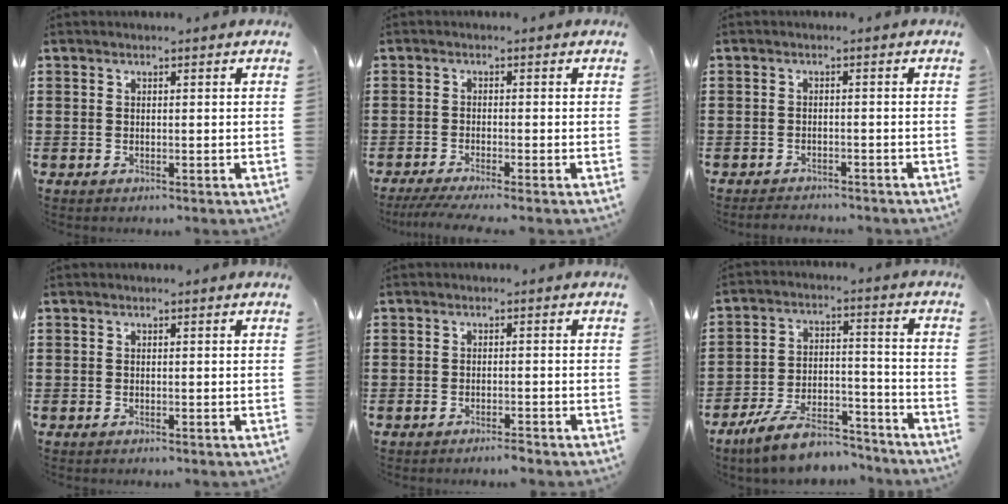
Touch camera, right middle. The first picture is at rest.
{"total": 2.3, "force": [-1.8, -0.1, 1.4], "torque": [-0.031, -0.004, -0.037]}
{"total": 1.7, "force": [-1.7, 0.1, 0.0], "torque": [-0.006, 0.001, -0.035]}
{"total": 0.0}
{"total": 1.3, "force": [-1.2, 0.0, 0.5], "torque": [-0.010, -0.001, -0.023]}
{"total": 9.7, "force": [-8.2, 2.5, 4.6], "torque": [-0.085, 0.025, -0.157]}